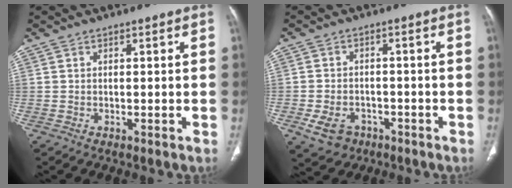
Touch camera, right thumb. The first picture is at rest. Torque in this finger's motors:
{"motor_torque": [-0.26, 0.58, 0.41, 0.32, 0.16]}